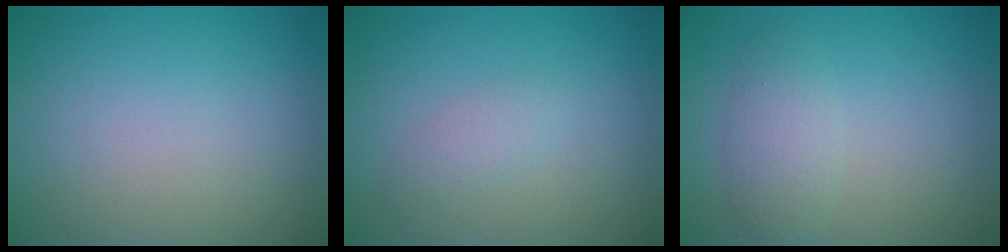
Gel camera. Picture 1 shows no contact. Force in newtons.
{"total": 1.4, "press": 1.4, "slide": 0.1}
{"total": 2.5, "press": 2.5, "slide": 0.2}